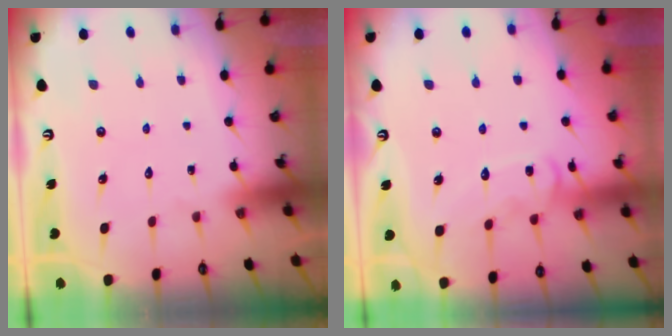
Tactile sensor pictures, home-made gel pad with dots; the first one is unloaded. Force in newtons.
{"total": 9.8, "press": 9.8, "slide": 0.7}